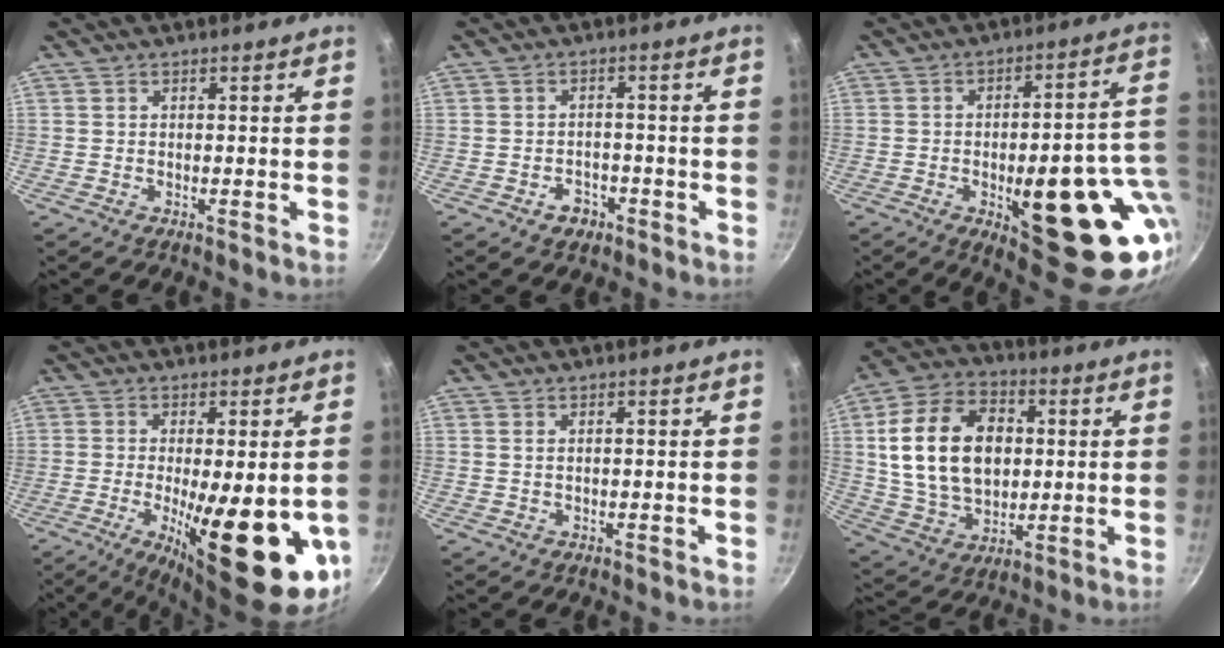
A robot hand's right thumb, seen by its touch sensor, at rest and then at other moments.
{"total": 3.9, "force": [-2.1, 2.9, 1.6], "torque": [-0.008, 0.020, -0.025]}
{"total": 23.8, "force": [-4.0, 8.8, 21.8], "torque": [-0.238, 0.002, -0.040]}
{"total": 19.6, "force": [-4.0, 6.5, 18.1], "torque": [-0.250, -0.019, -0.047]}
{"total": 0.7, "force": [0.2, 0.4, 0.6], "torque": [-0.010, 0.001, 0.003]}
{"total": 20.8, "force": [2.7, 14.5, 14.6], "torque": [-0.242, 0.007, 0.048]}